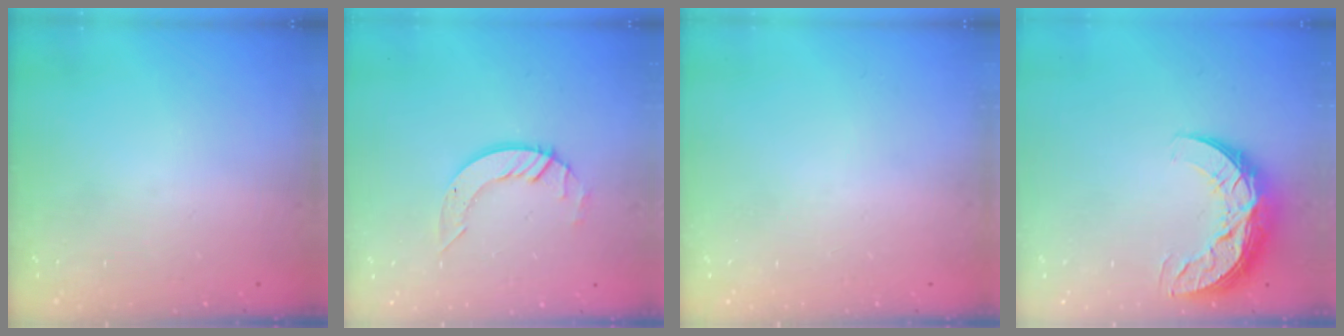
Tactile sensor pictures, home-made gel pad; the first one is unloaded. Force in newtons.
{"total": 6.1, "press": 6.1, "slide": 0.5}
{"total": 0.0}
{"total": 12.6, "press": 12.6, "slide": 0.8}